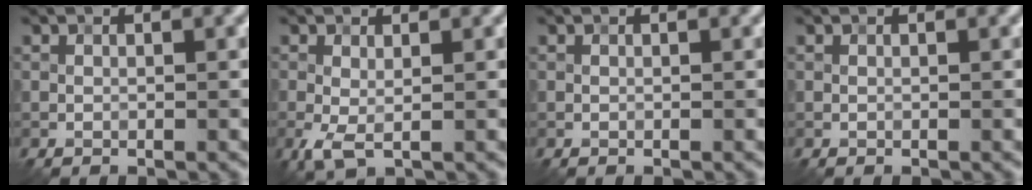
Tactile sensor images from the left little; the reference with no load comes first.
{"total": 2.2, "force": [-0.4, 0.7, 2.0], "torque": [-0.053, -0.006, -0.010]}
{"total": 0.0}
{"total": 0.0}